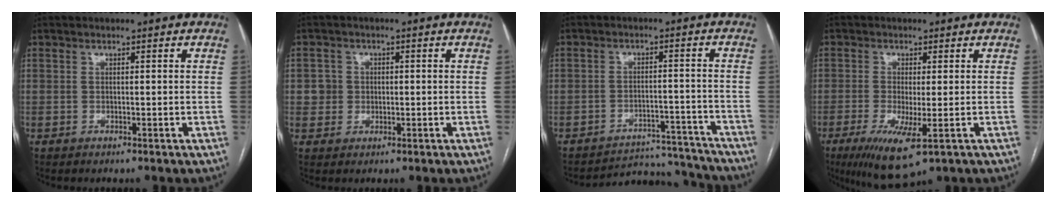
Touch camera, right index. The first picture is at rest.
{"total": 2.8, "force": [0.0, 2.8, 0.3], "torque": [0.004, 0.012, 0.001]}
{"total": 10.8, "force": [-10.5, 1.8, -1.4], "torque": [0.038, 0.035, -0.138]}
{"total": 8.4, "force": [-3.9, 1.6, 7.3], "torque": [-0.130, -0.024, -0.058]}